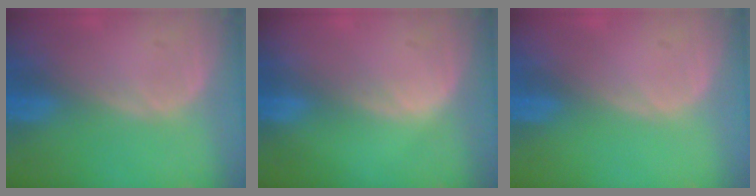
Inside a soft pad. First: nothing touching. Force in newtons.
{"total": 0.6, "press": 0.6, "slide": 0.1}
{"total": 0.0}